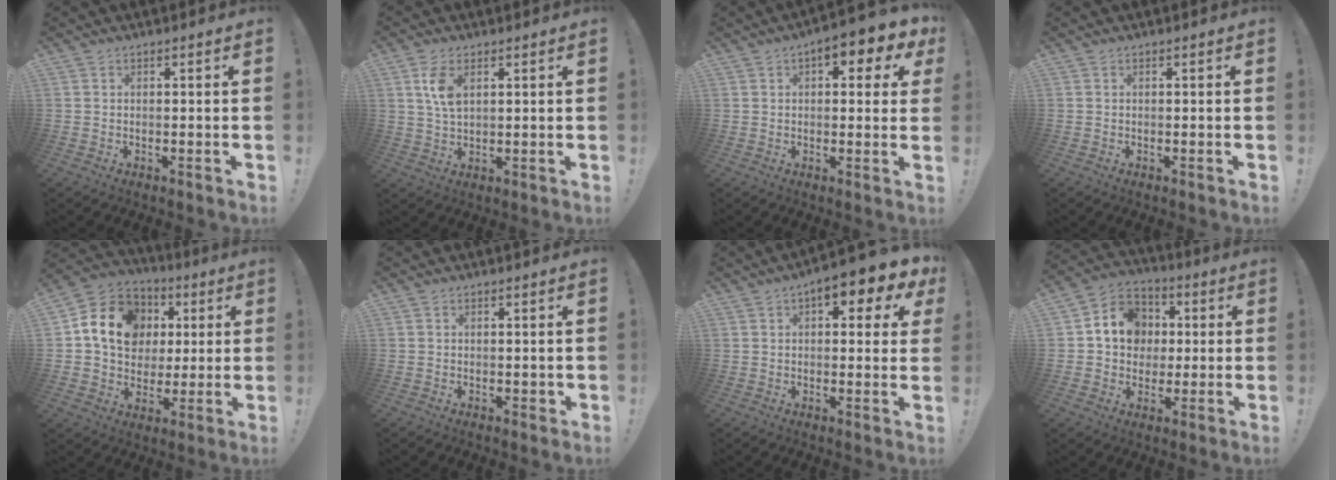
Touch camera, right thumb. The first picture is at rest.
{"total": 6.4, "force": [2.6, 3.2, 4.9], "torque": [-0.090, -0.008, 0.044]}
{"total": 7.1, "force": [3.3, 3.0, 5.5], "torque": [-0.061, -0.014, 0.049]}
{"total": 0.0}
{"total": 16.7, "force": [4.4, 13.5, 8.8], "torque": [-0.120, -0.004, 0.096]}
{"total": 1.1, "force": [0.4, 0.9, 0.5], "torque": [0.008, -0.004, 0.005]}
{"total": 8.4, "force": [4.3, 3.4, 6.4], "torque": [-0.072, -0.021, 0.067]}
{"total": 12.8, "force": [2.0, 11.3, 5.7], "torque": [-0.073, 0.002, 0.048]}